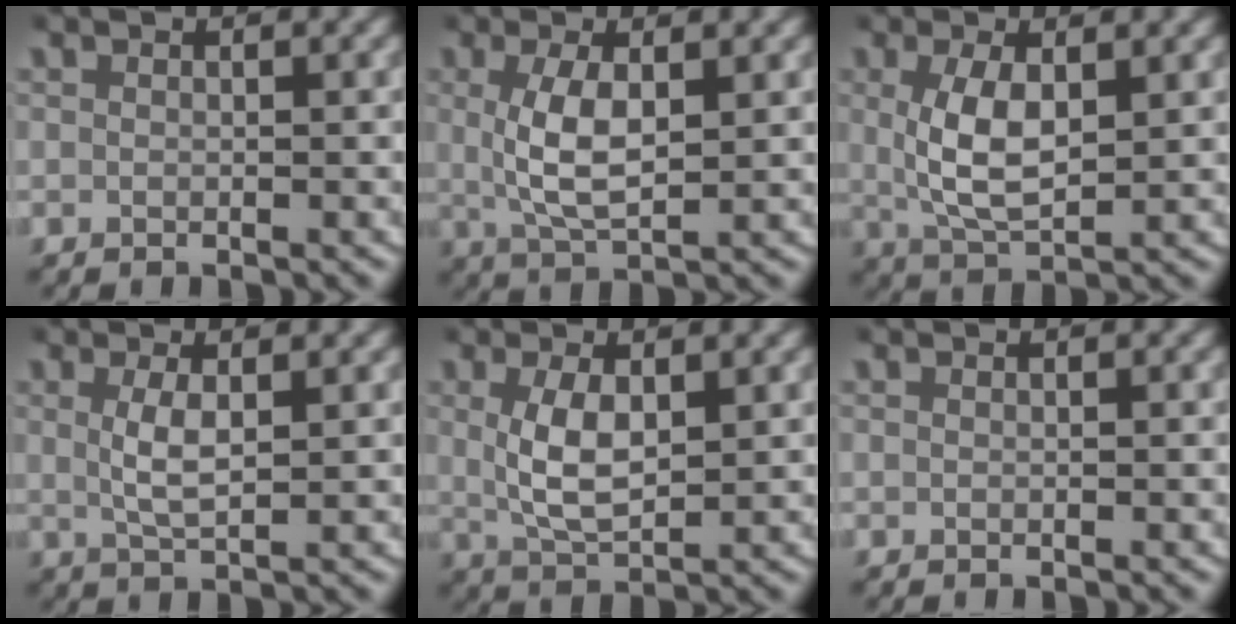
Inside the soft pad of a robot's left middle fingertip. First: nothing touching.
{"total": 4.4, "force": [0.6, 1.7, 4.0], "torque": [-0.087, -0.006, 0.019]}
{"total": 4.8, "force": [0.6, 2.3, 4.1], "torque": [-0.088, -0.006, 0.020]}
{"total": 2.6, "force": [0.6, 0.6, 2.4], "torque": [-0.057, -0.009, 0.018]}
{"total": 4.2, "force": [0.6, 2.1, 3.6], "torque": [-0.077, -0.008, 0.020]}
{"total": 0.0}